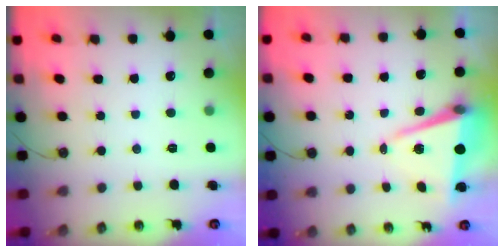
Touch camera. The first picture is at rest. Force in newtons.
{"total": 7.4, "press": 6.4, "slide": 3.8}